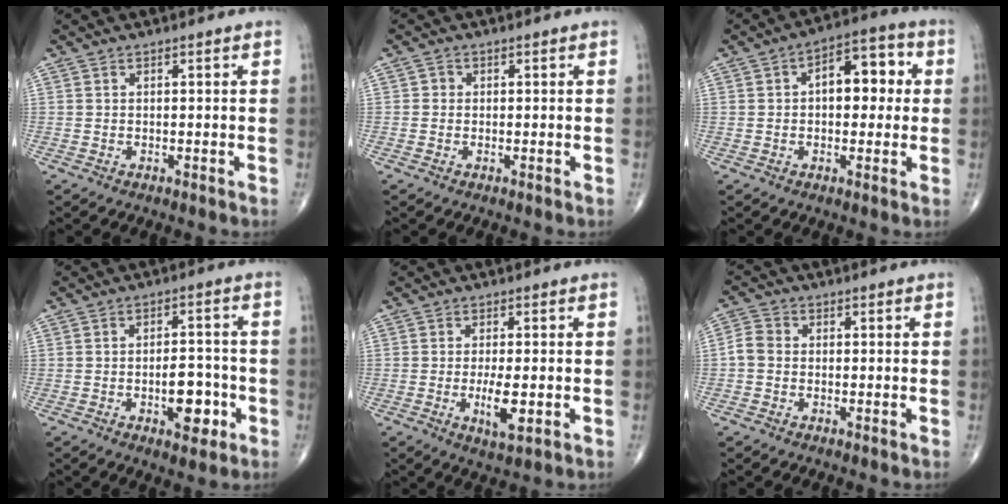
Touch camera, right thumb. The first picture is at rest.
{"total": 1.0, "force": [-0.1, 1.0, 0.3], "torque": [0.003, 0.003, -0.004]}
{"total": 10.4, "force": [1.5, 5.8, 8.5], "torque": [-0.089, 0.028, 0.014]}
{"total": 7.6, "force": [-2.5, 3.8, 6.1], "torque": [-0.064, 0.018, -0.033]}
{"total": 5.5, "force": [-1.2, 1.5, 5.1], "torque": [-0.093, -0.011, -0.019]}
{"total": 3.1, "force": [-0.6, 2.5, 1.8], "torque": [-0.030, 0.008, -0.022]}